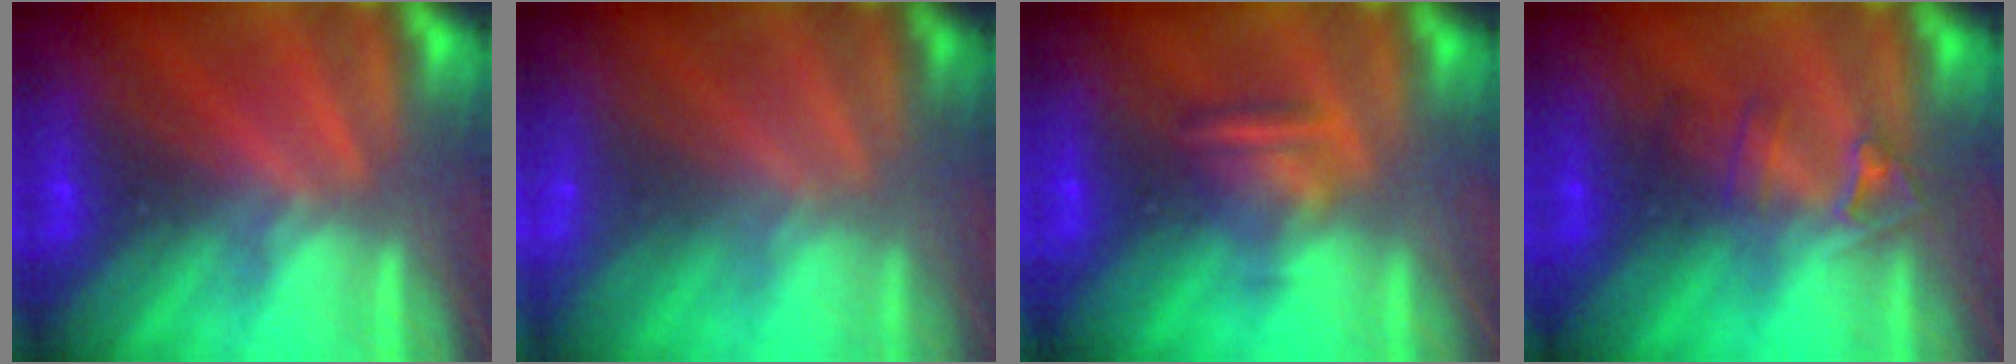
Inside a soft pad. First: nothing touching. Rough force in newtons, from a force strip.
{"total": 2.9}
{"total": 9.3}
{"total": 2.4}